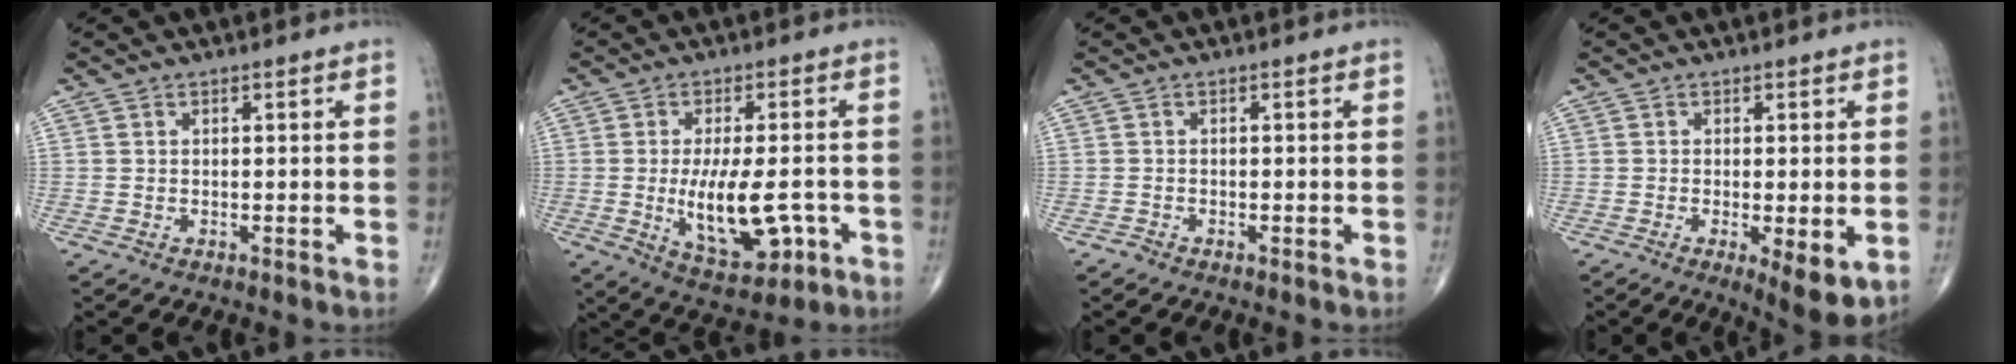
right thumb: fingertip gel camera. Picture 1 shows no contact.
{"total": 12.6, "force": [-2.7, 5.5, 11.0], "torque": [-0.169, -0.005, -0.028]}
{"total": 0.6, "force": [-0.6, 0.2, 0.1], "torque": [-0.001, -0.001, -0.014]}
{"total": 7.0, "force": [-1.8, 2.0, 6.4], "torque": [-0.096, -0.021, -0.025]}